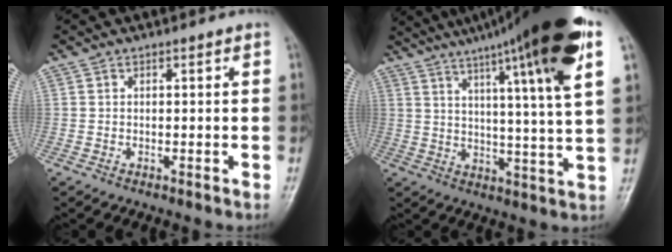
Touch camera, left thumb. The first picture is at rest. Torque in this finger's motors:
{"motor_torque": [2.53, 1.81, 1.85, -0.91, 0.38]}